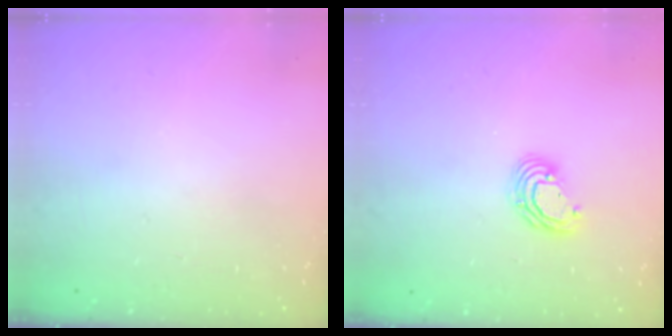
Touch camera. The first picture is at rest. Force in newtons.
{"total": 7.0, "press": 7.0, "slide": 0.8}